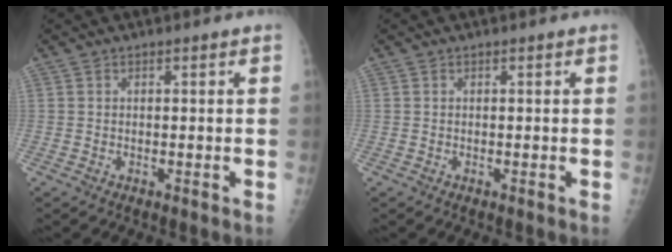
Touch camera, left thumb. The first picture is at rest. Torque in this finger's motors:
{"motor_torque": [0.00, 0.00, -0.08, -0.12, 0.00]}